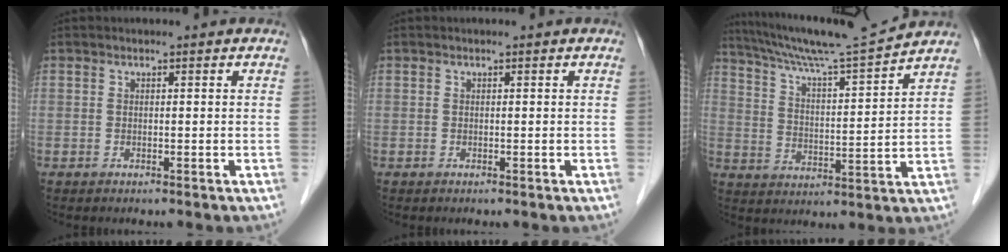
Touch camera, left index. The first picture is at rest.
{"total": 0.0}
{"total": 13.8, "force": [12.9, -2.4, 4.4], "torque": [-0.087, -0.022, 0.211]}